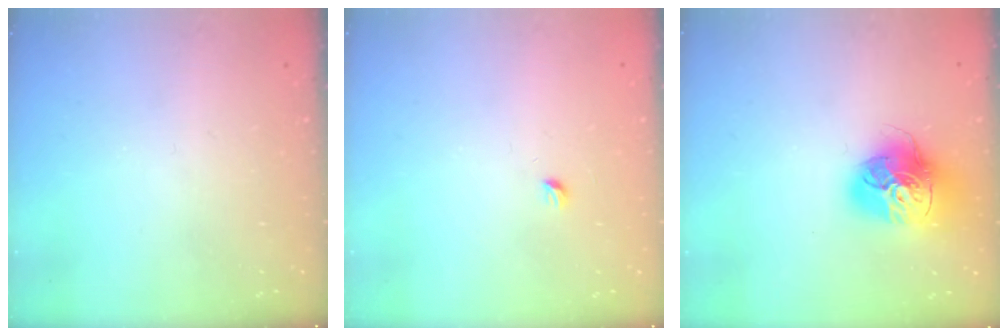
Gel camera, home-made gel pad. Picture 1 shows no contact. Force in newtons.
{"total": 2.9, "press": 2.9, "slide": 0.4}
{"total": 17.5, "press": 17.3, "slide": 2.0}